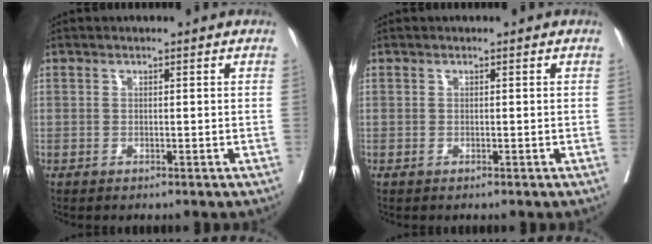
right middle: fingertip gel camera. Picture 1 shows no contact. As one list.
[{"total": 0.0}]